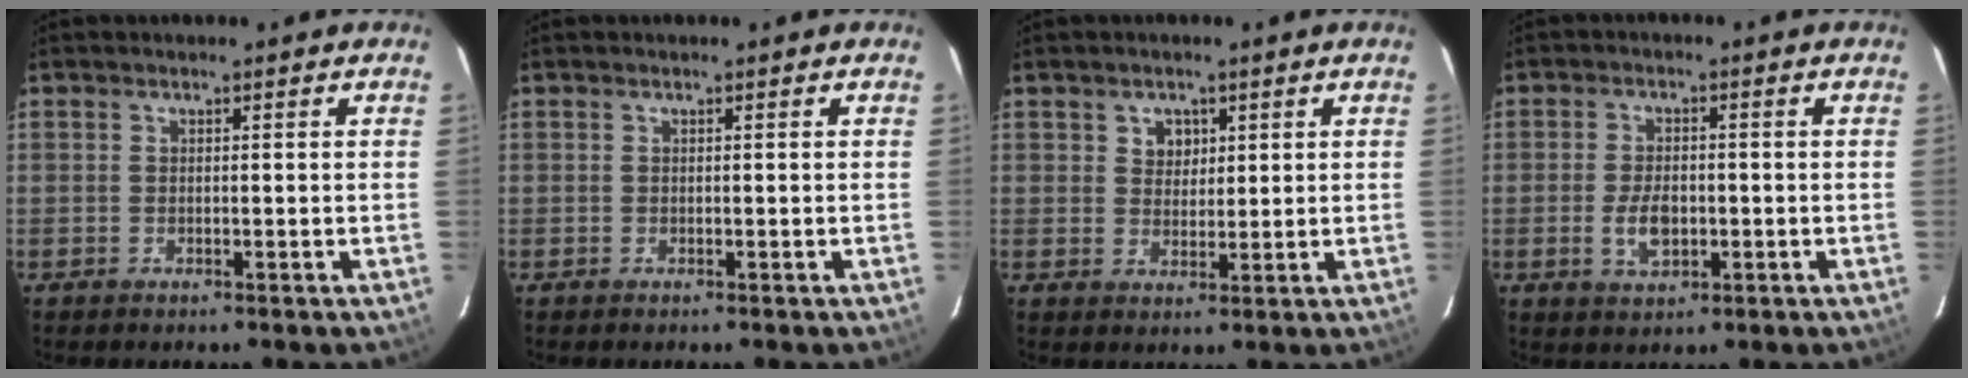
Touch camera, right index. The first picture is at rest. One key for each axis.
{"total": 0.0}
{"total": 3.5, "fx": 1.6, "fy": 3.0, "fz": 0.9, "tx": -0.008, "ty": 0.007, "tz": 0.030}
{"total": 5.5, "fx": -1.3, "fy": 3.1, "fz": 4.4, "tx": -0.089, "ty": -0.005, "tz": -0.019}